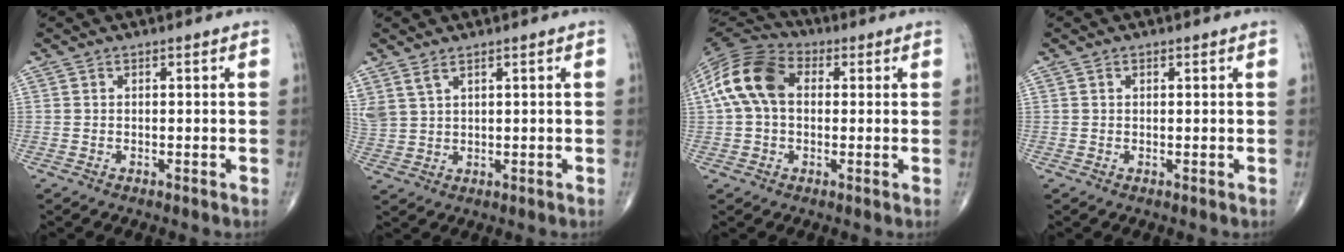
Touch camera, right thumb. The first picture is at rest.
{"total": 4.5, "force": [3.0, 2.0, 2.6], "torque": [-0.058, -0.006, 0.073]}
{"total": 13.1, "force": [1.8, 8.9, 9.4], "torque": [-0.185, 0.033, 0.022]}
{"total": 0.6, "force": [0.3, 0.4, 0.3], "torque": [-0.004, -0.001, 0.005]}